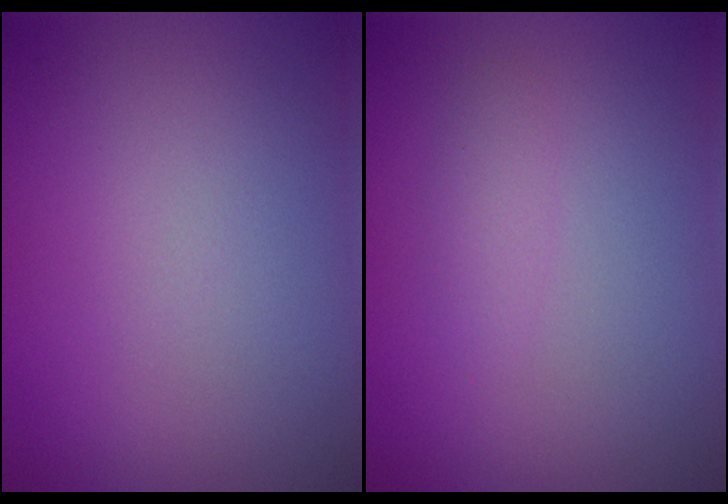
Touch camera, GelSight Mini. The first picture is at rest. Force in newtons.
{"total": 1.1, "press": 1.0, "slide": 0.1}